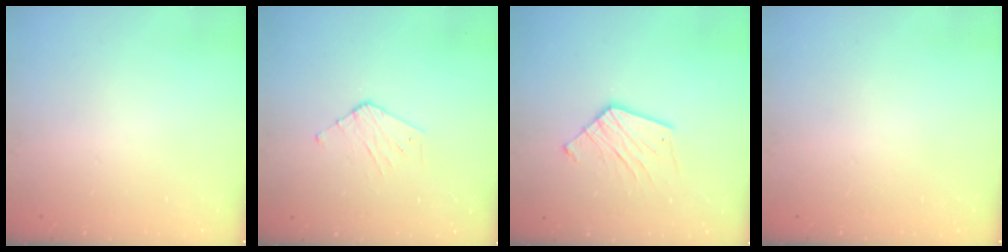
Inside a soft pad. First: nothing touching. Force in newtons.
{"total": 3.0, "press": 3.0, "slide": 0.3}
{"total": 10.4, "press": 10.4, "slide": 0.5}
{"total": 0.0}